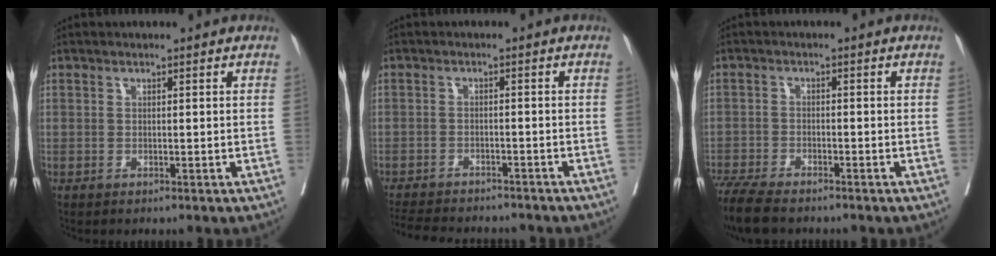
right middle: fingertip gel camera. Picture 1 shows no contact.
{"total": 13.4, "force": [-12.1, 3.2, 4.9], "torque": [-0.108, -0.012, -0.163]}
{"total": 8.1, "force": [-6.9, 1.6, 4.0], "torque": [-0.075, -0.022, -0.122]}